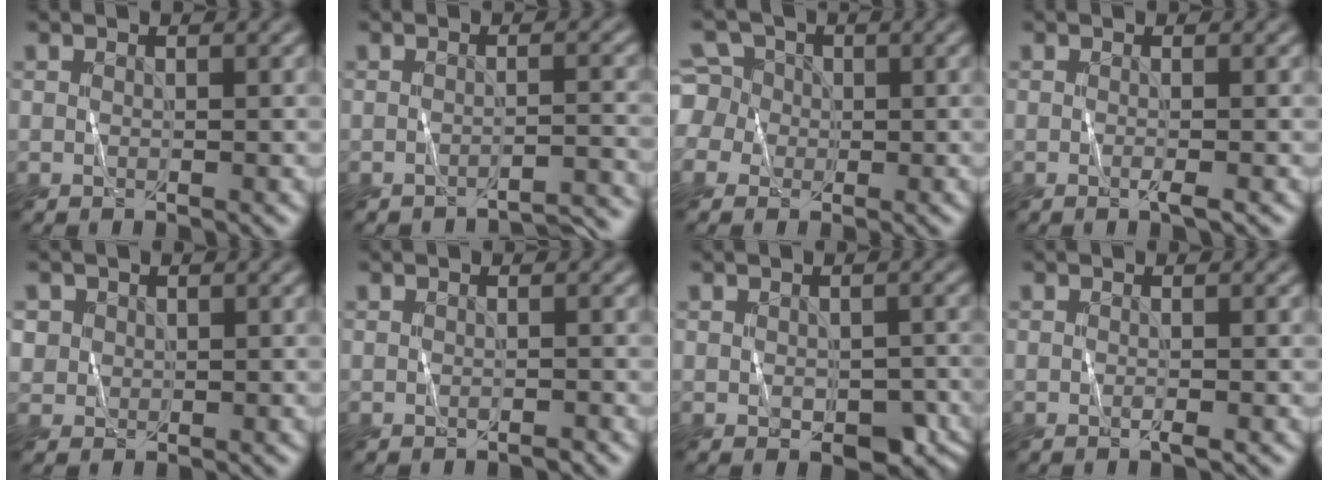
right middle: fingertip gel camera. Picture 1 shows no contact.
{"total": 3.1, "force": [-2.9, 0.3, 0.9], "torque": [-0.002, 0.007, -0.041]}
{"total": 5.2, "force": [0.0, 4.9, 1.6], "torque": [-0.032, 0.038, -0.027]}
{"total": 0.9, "force": [-0.1, 0.1, 0.9], "torque": [-0.016, -0.003, -0.003]}
{"total": 1.4, "force": [0.5, 1.3, 0.2], "torque": [-0.002, -0.004, 0.023]}
{"total": 0.5, "force": [-0.3, 0.1, 0.4], "torque": [-0.005, 0.003, -0.004]}
{"total": 3.4, "force": [-0.9, 2.3, 2.4], "torque": [-0.031, -0.011, -0.007]}
{"total": 0.6, "force": [-0.1, 0.1, 0.6], "torque": [-0.011, 0.000, -0.003]}